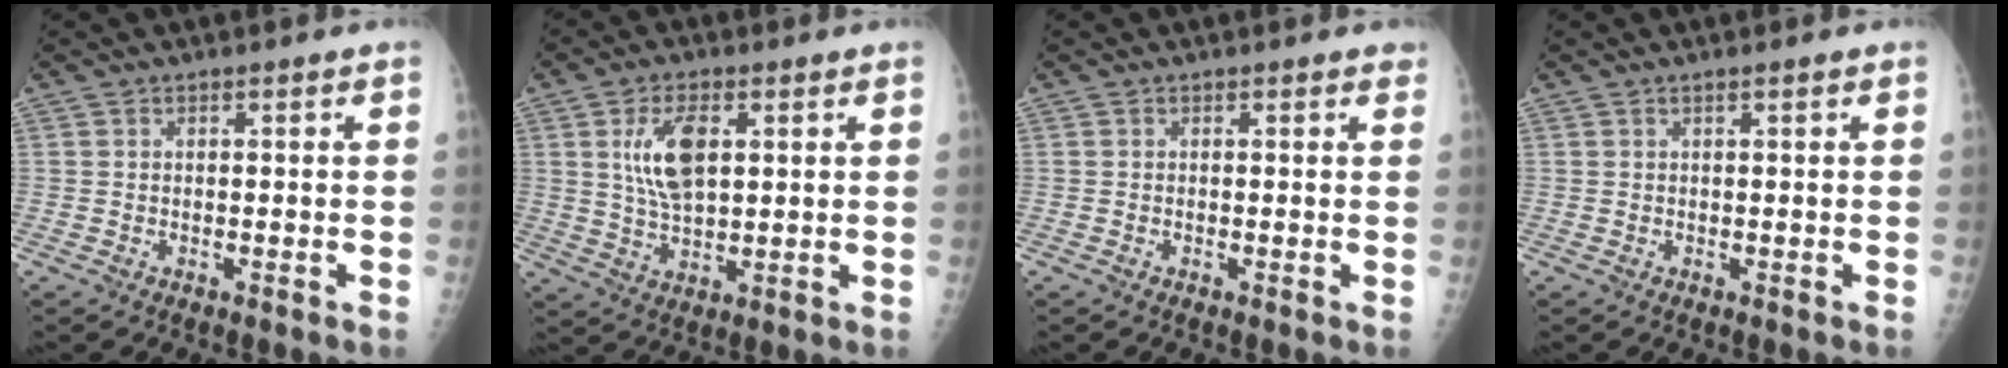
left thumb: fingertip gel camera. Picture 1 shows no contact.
{"total": 9.3, "force": [2.6, 4.6, 7.6], "torque": [-0.136, -0.009, 0.053]}
{"total": 0.9, "force": [0.7, 0.4, 0.4], "torque": [-0.001, 0.000, 0.004]}
{"total": 0.9, "force": [0.6, 0.0, 0.7], "torque": [-0.012, 0.001, 0.010]}